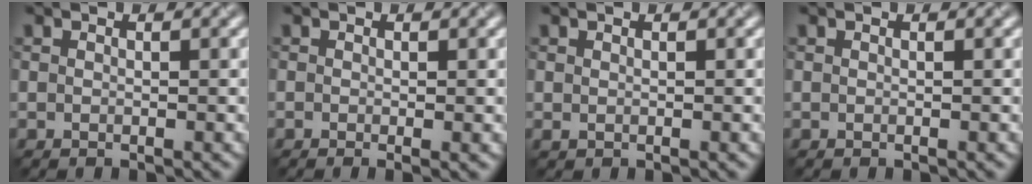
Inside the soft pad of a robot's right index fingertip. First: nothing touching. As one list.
[{"total": 1.2, "force": [-0.3, 0.3, 1.2], "torque": [-0.020, -0.006, -0.004]}, {"total": 0.0}, {"total": 0.0}]